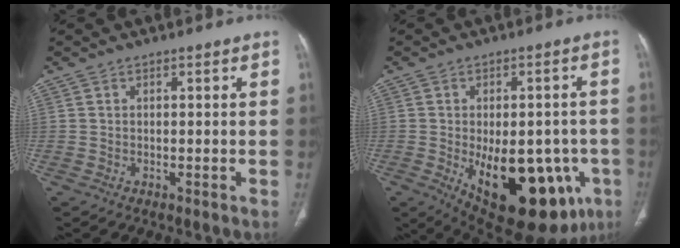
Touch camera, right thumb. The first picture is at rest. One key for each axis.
{"total": 23.7, "fx": -7.5, "fy": 12.0, "fz": 19.0, "tx": -0.217, "ty": -0.003, "tz": -0.073}